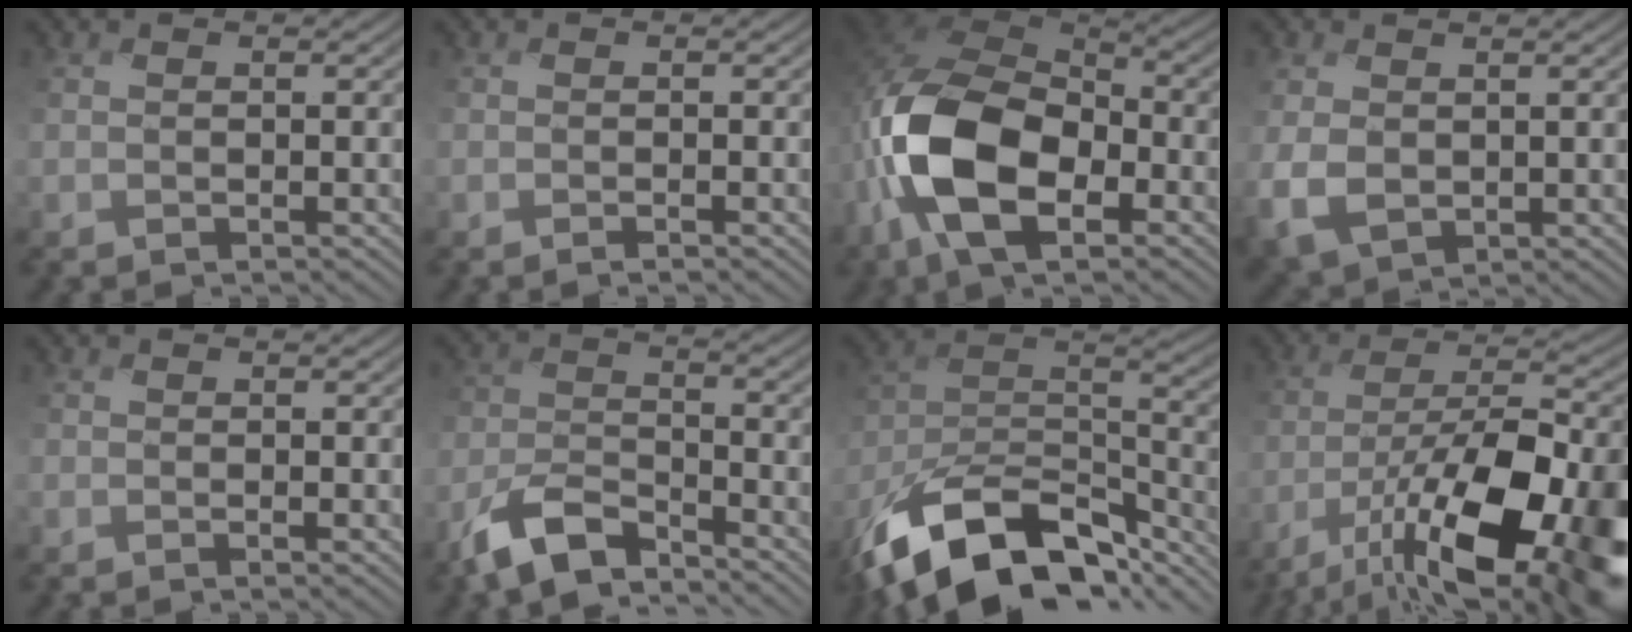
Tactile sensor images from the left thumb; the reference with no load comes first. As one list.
[{"total": 0.7, "force": [-0.5, 0.0, 0.5], "torque": [-0.008, 0.002, -0.011]}, {"total": 14.7, "force": [-4.3, 8.9, 10.9], "torque": [-0.246, -0.010, -0.085]}, {"total": 5.0, "force": [0.1, 3.7, 3.3], "torque": [-0.100, -0.011, 0.007]}, {"total": 1.0, "force": [-0.5, 0.4, 0.8], "torque": [-0.017, -0.001, -0.009]}, {"total": 7.4, "force": [-5.8, 2.6, 3.8], "torque": [-0.082, -0.002, -0.132]}, {"total": 16.9, "force": [-11.4, 8.2, 9.4], "torque": [-0.225, -0.018, -0.193]}, {"total": 18.4, "force": [-9.8, 7.1, 13.9], "torque": [-0.223, -0.021, -0.167]}]